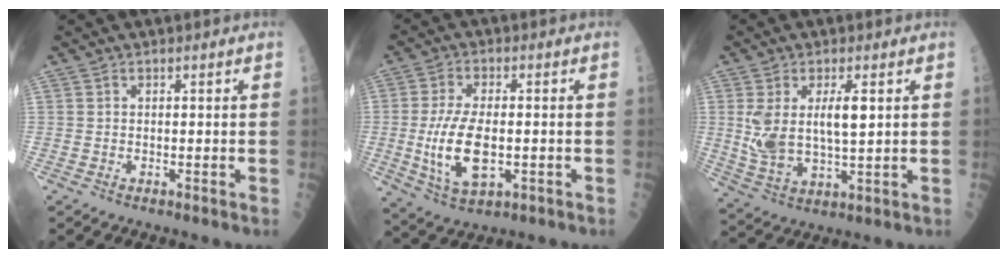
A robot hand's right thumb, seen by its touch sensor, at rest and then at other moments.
{"total": 11.8, "force": [-1.6, 5.6, 10.3], "torque": [-0.199, -0.005, -0.024]}
{"total": 10.9, "force": [2.1, 4.6, 9.6], "torque": [-0.189, -0.012, 0.049]}